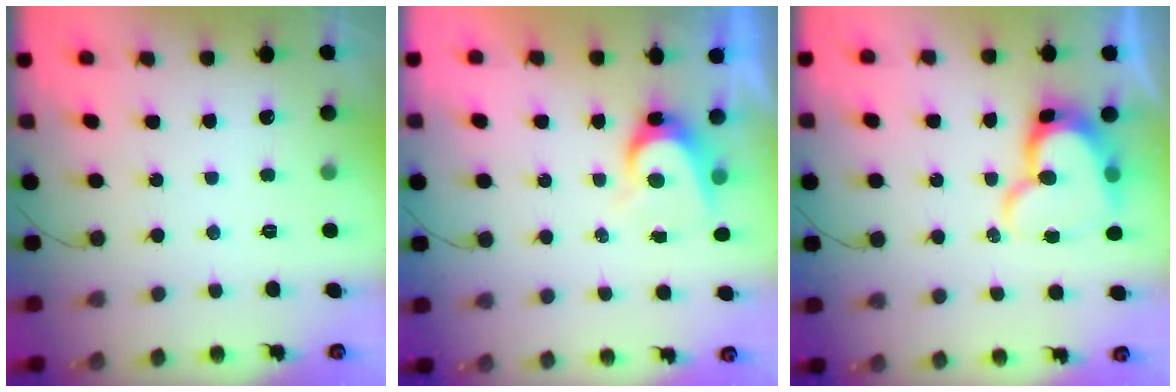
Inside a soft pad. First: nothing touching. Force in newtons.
{"total": 5.8, "press": 5.8, "slide": 0.6}
{"total": 15.2, "press": 15.1, "slide": 1.4}